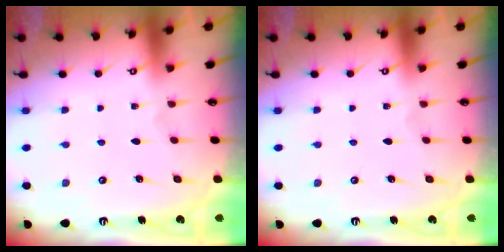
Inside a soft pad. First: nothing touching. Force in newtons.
{"total": 0.0}